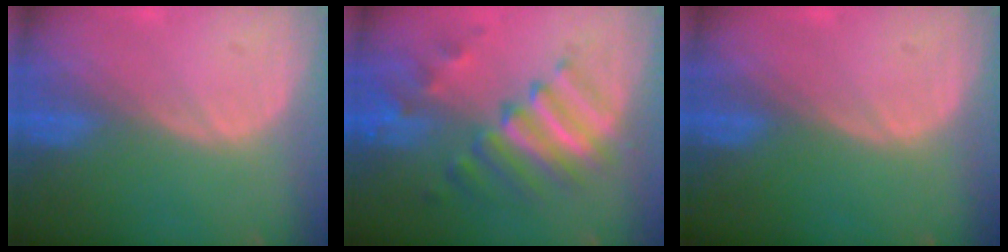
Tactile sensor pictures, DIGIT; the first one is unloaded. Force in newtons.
{"total": 9.6, "press": 8.3, "slide": 4.7}
{"total": 0.0}